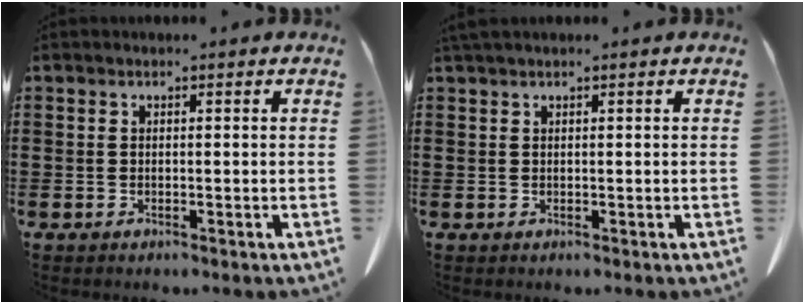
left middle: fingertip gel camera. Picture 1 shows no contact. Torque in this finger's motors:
{"motor_torque": [-0.02, 0.09, 0.22, 0.06]}